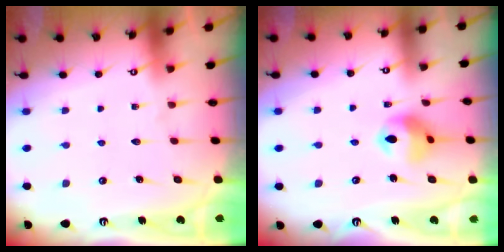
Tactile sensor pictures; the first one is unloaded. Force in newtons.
{"total": 10.4, "press": 10.3, "slide": 1.3}